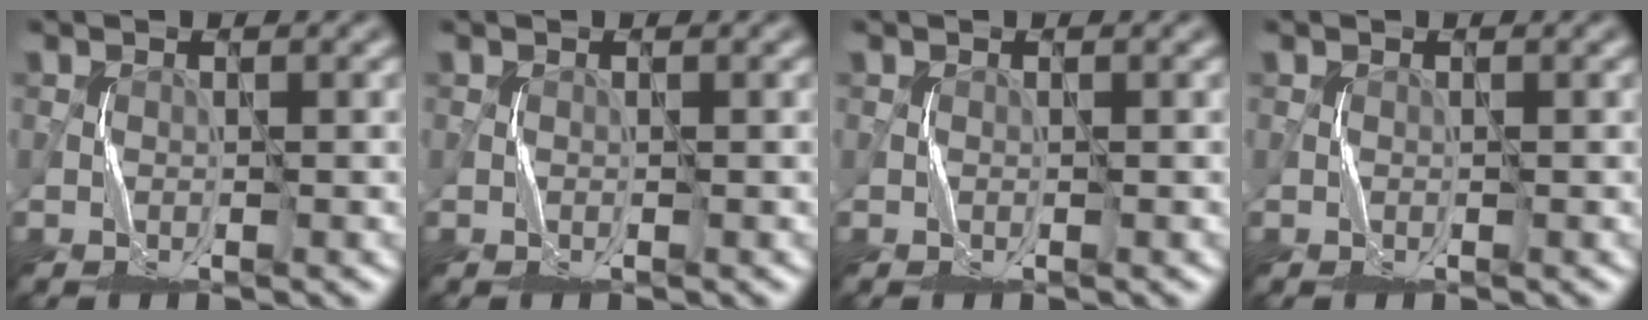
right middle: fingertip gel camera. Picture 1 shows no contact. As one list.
[{"total": 0.0}, {"total": 0.0}, {"total": 0.0}]